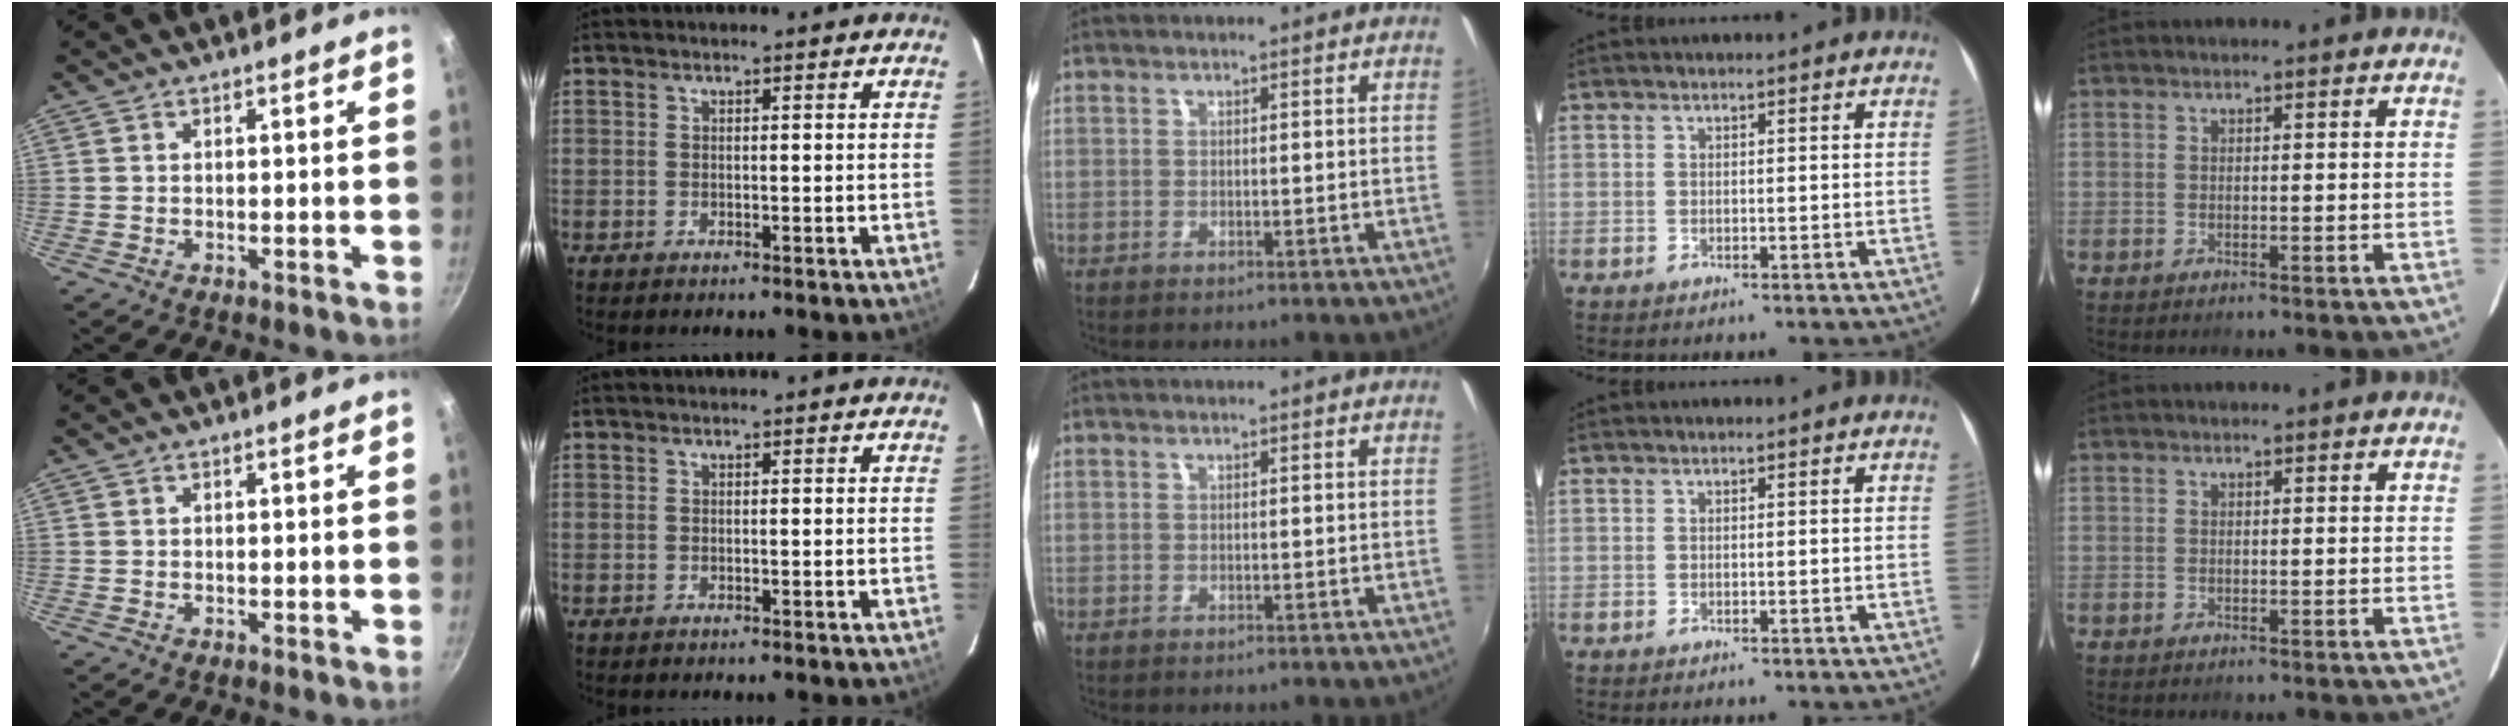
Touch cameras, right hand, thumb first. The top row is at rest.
{}